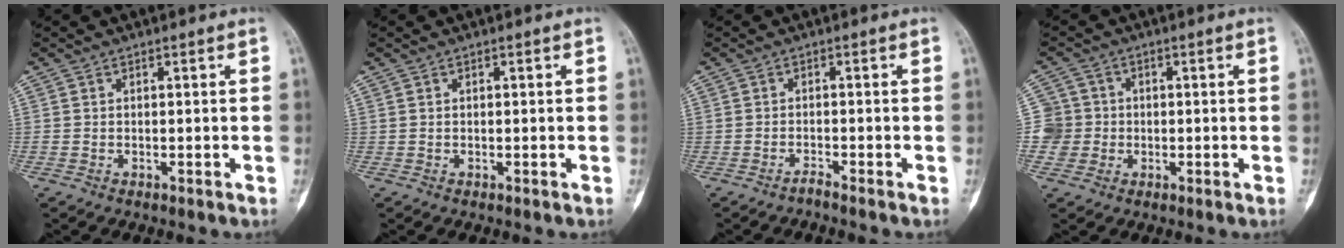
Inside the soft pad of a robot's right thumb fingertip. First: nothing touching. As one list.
[{"total": 0.0}, {"total": 1.1, "force": [-1.1, -0.2, 0.3], "torque": [-0.011, 0.004, -0.022]}, {"total": 5.5, "force": [-0.5, 5.4, 0.1], "torque": [0.026, 0.013, -0.015]}]